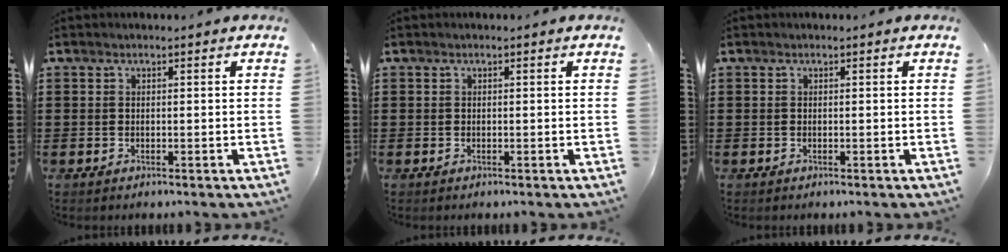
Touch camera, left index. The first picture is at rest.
{"total": 0.0}
{"total": 0.0}